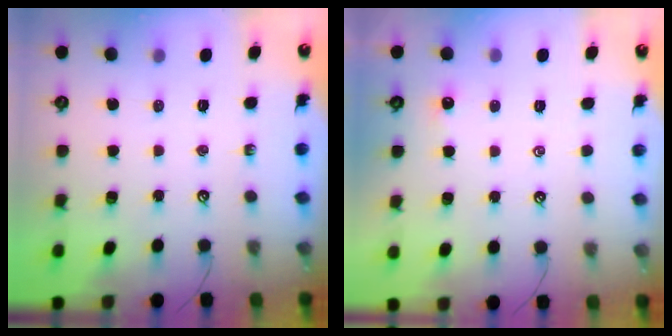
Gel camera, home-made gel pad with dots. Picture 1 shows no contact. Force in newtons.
{"total": 2.4, "press": 2.3, "slide": 0.3}